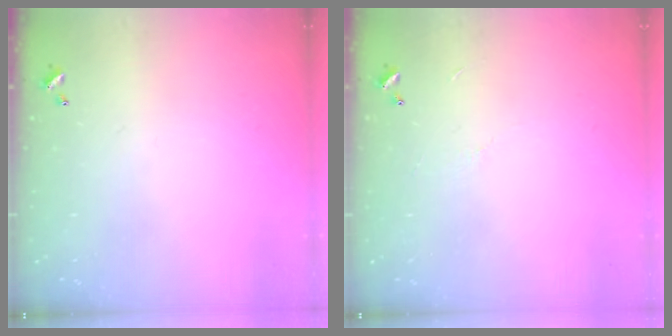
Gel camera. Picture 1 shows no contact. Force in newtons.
{"total": 4.5, "press": 4.5, "slide": 0.5}